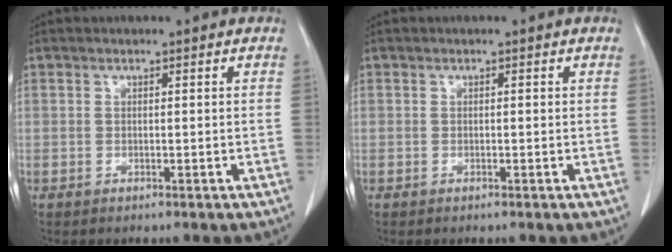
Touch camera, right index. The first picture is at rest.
{"total": 0.0}